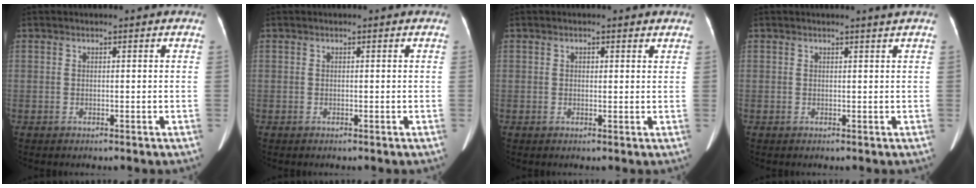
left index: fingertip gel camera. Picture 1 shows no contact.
{"total": 0.0}
{"total": 1.4, "force": [0.9, 0.9, 0.7], "torque": [-0.009, 0.006, 0.010]}
{"total": 1.1, "force": [0.9, -0.5, 0.4], "torque": [-0.016, -0.008, 0.018]}